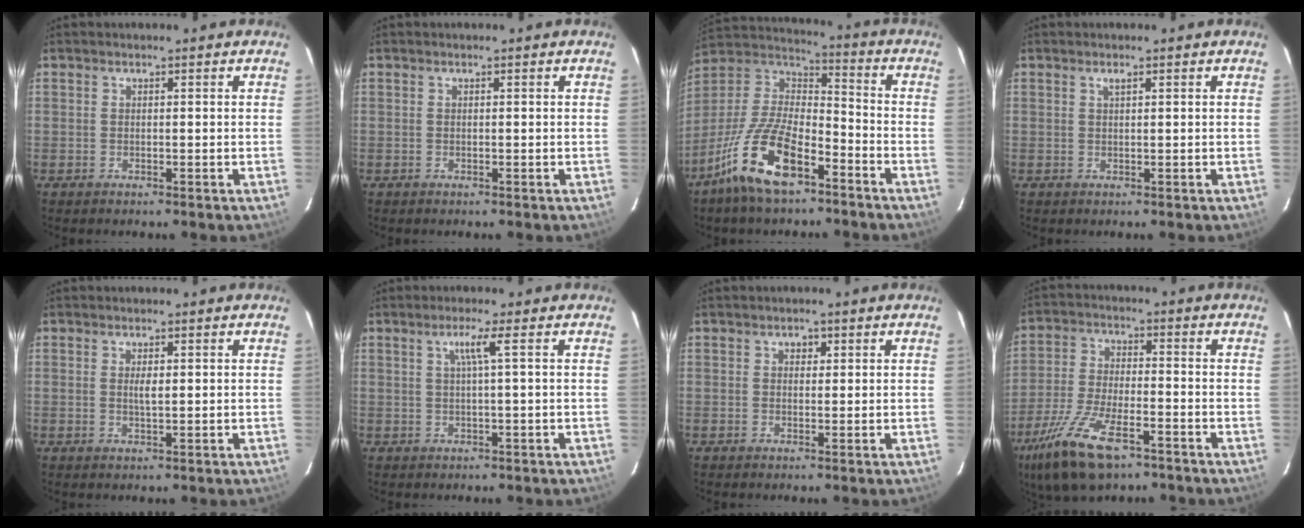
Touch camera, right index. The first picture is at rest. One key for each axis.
{"total": 0.0}
{"total": 16.6, "fx": -10.2, "fy": 6.2, "fz": 11.5, "tx": -0.241, "ty": -0.011, "tz": -0.194}
{"total": 0.7, "fx": 0.5, "fy": 0.1, "fz": 0.5, "tx": -0.010, "ty": 0.002, "tz": 0.009}
{"total": 1.6, "fx": 0.3, "fy": 0.4, "fz": 1.5, "tx": -0.027, "ty": 0.000, "tz": 0.006}
{"total": 2.7, "fx": 0.7, "fy": -0.9, "fz": 2.5, "tx": -0.045, "ty": -0.002, "tz": 0.015}
{"total": 1.4, "fx": 0.5, "fy": 1.2, "fz": 0.4, "tx": -0.003, "ty": 0.006, "tz": 0.007}
{"total": 14.8, "fx": -9.3, "fy": 5.5, "fz": 10.2, "tx": -0.224, "ty": -0.033, "tz": -0.176}